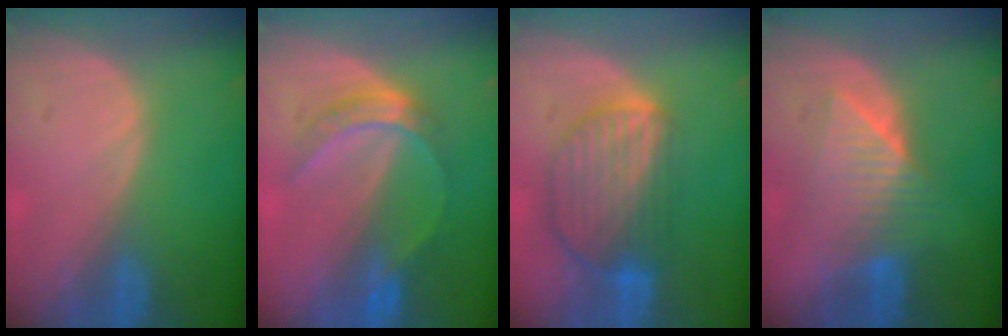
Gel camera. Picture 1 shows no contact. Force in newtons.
{"total": 5.0, "press": 4.9, "slide": 1.1}
{"total": 9.2, "press": 7.9, "slide": 4.7}
{"total": 6.4, "press": 6.3, "slide": 0.3}